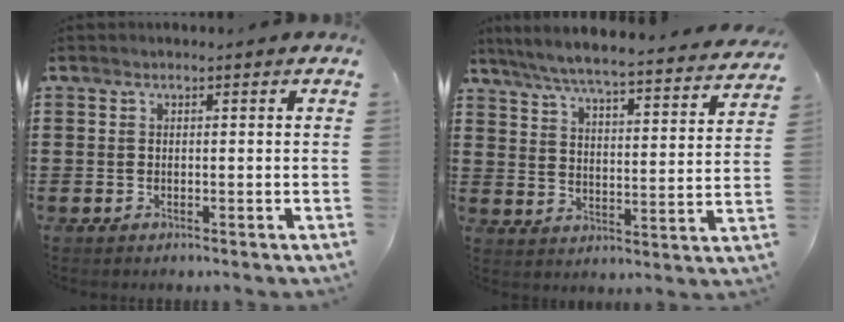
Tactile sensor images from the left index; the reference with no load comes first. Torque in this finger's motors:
{"motor_torque": [0.91, -1.23, 0.64, 0.21]}